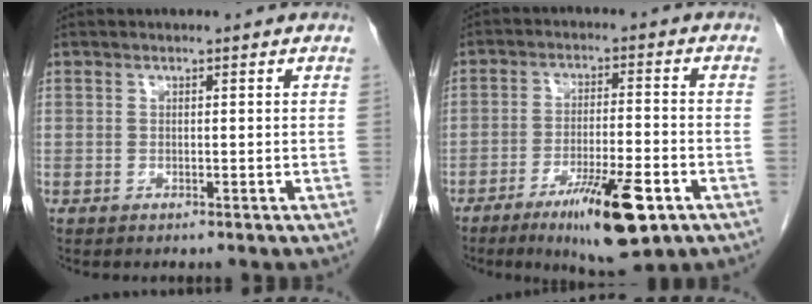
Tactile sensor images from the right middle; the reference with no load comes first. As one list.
[{"total": 11.7, "force": [-6.3, 1.8, 9.7], "torque": [-0.160, -0.020, -0.095]}]